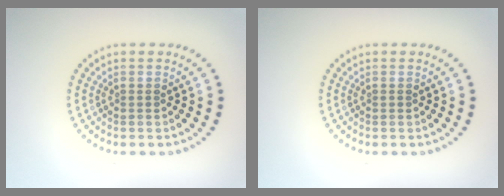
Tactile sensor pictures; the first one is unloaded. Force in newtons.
{"total": 0.0}